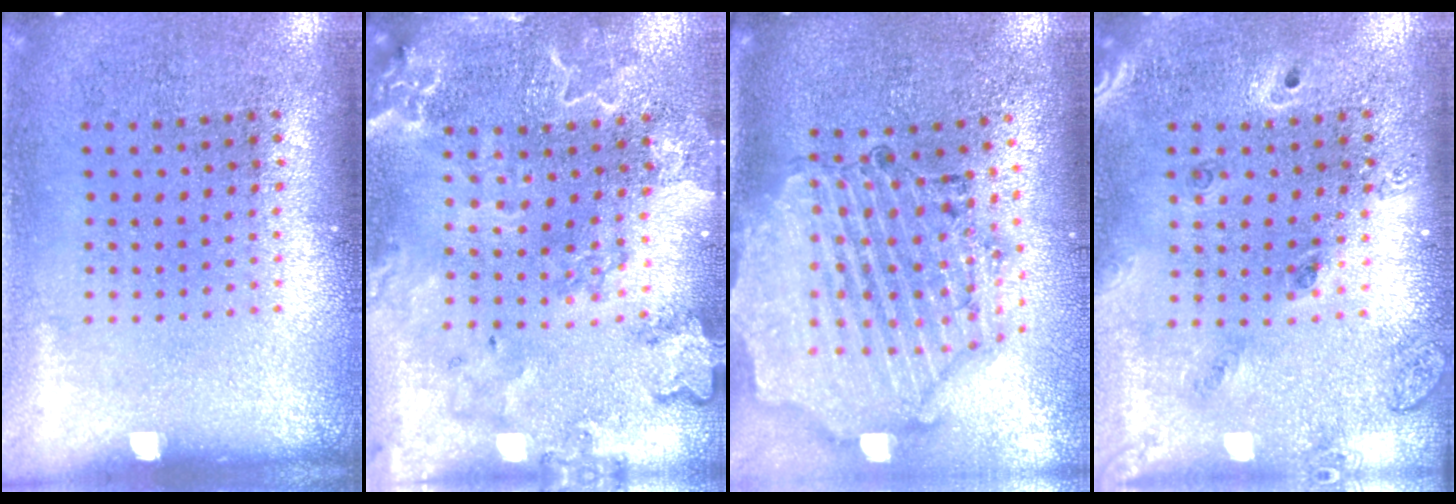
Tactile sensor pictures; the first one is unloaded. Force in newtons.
{"total": 2.7, "press": 2.6, "slide": 0.8}
{"total": 2.2, "press": 2.1, "slide": 0.6}
{"total": 1.5, "press": 1.4, "slide": 0.6}